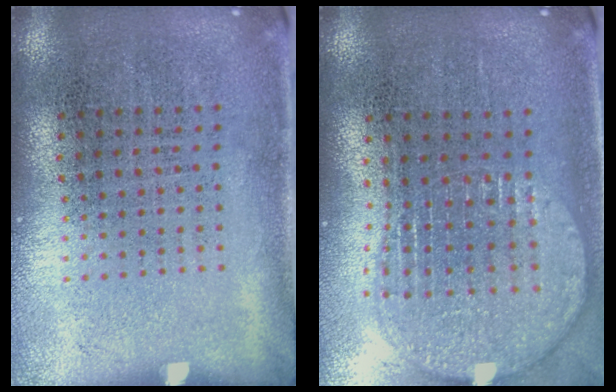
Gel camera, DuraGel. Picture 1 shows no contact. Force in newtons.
{"total": 1.8, "press": 1.5, "slide": 1.0}